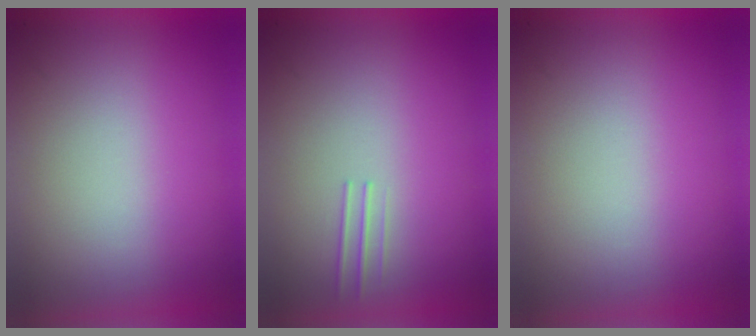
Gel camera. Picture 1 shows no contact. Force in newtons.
{"total": 1.2}
{"total": 0.0}